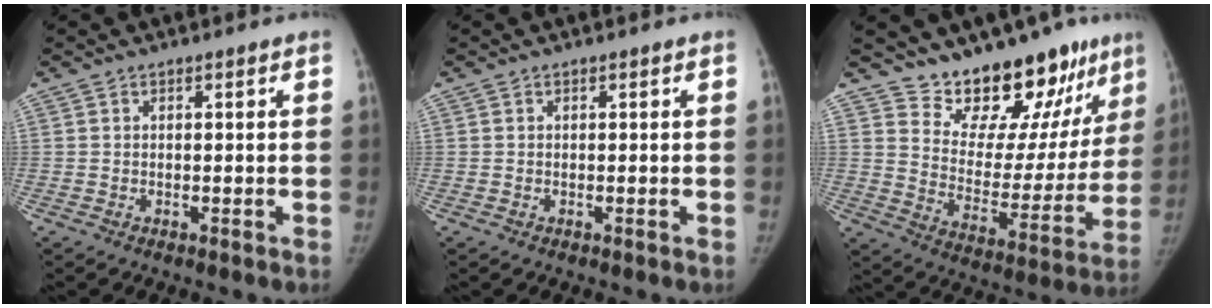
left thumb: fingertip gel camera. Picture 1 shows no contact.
{"total": 0.0}
{"total": 19.2, "force": [15.5, 7.8, 8.2], "torque": [-0.063, -0.114, 0.233]}